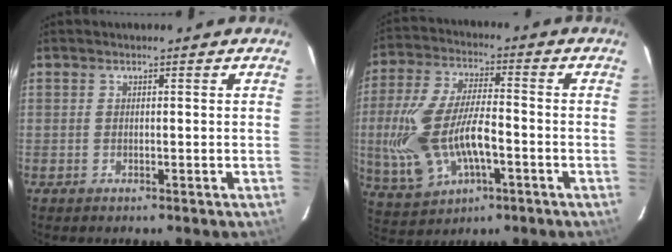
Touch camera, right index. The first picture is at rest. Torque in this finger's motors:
{"motor_torque": [1.08, -0.72, 0.52, 0.21]}